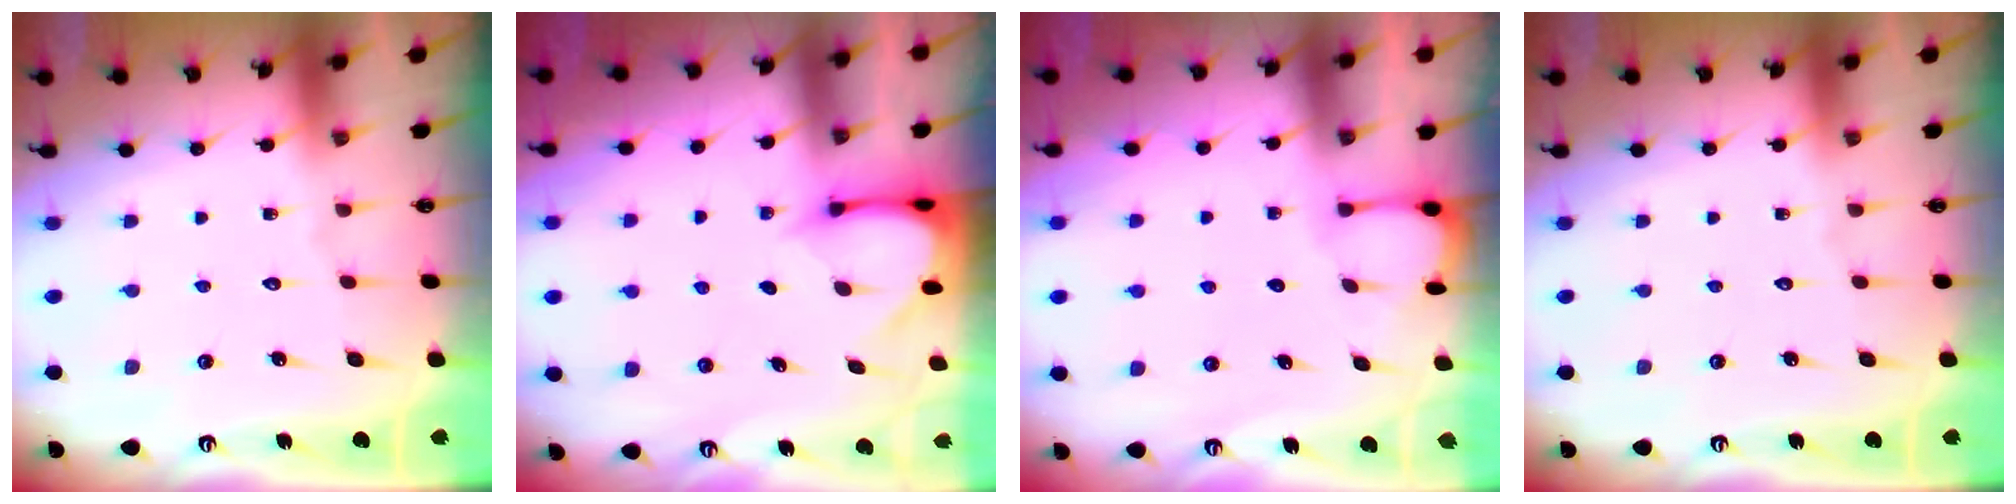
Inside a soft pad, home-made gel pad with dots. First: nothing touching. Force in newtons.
{"total": 3.0, "press": 2.9, "slide": 0.4}
{"total": 1.7, "press": 1.7, "slide": 0.1}
{"total": 0.0}